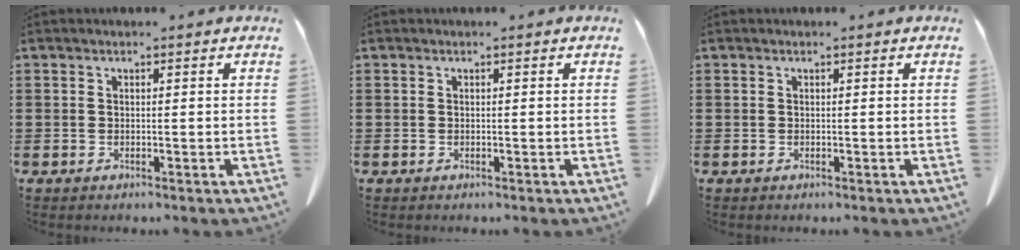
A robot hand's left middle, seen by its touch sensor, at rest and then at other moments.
{"total": 0.0}
{"total": 0.0}